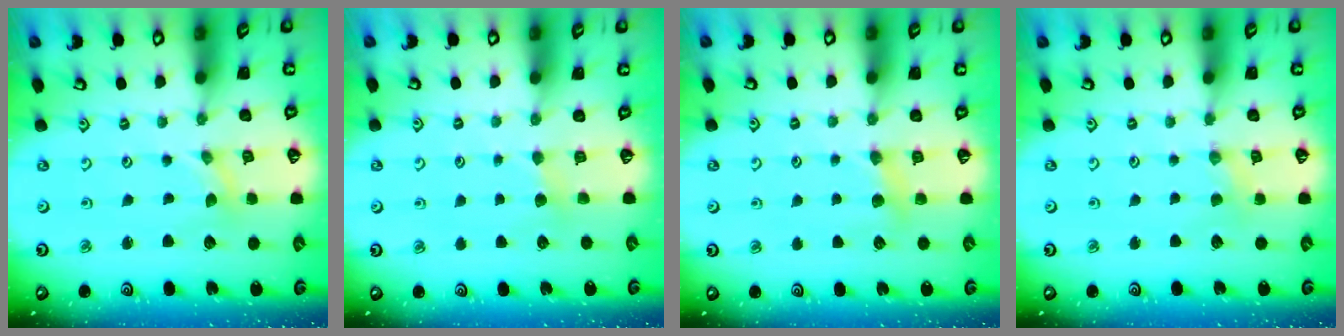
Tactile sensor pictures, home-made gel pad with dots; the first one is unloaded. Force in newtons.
{"total": 3.2, "press": 3.1, "slide": 0.5}
{"total": 6.1, "press": 6.1, "slide": 0.5}
{"total": 1.7, "press": 1.7, "slide": 0.3}